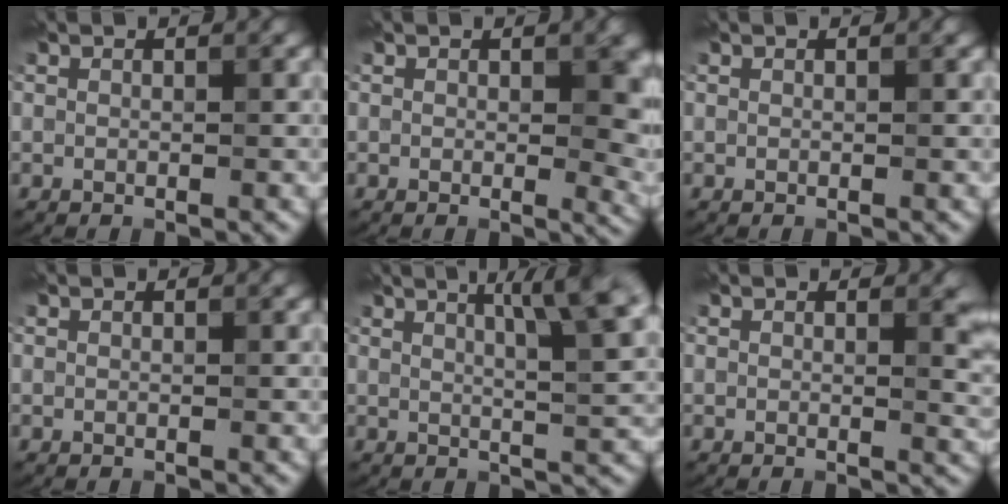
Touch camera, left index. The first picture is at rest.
{"total": 5.0, "force": [0.6, 2.3, 4.5], "torque": [-0.037, 0.001, 0.009]}
{"total": 0.0}
{"total": 0.0}
{"total": 8.0, "force": [3.6, 2.1, 6.8], "torque": [-0.060, 0.025, 0.040]}
{"total": 2.1, "force": [0.7, 0.7, 1.8], "torque": [-0.016, -0.005, 0.011]}